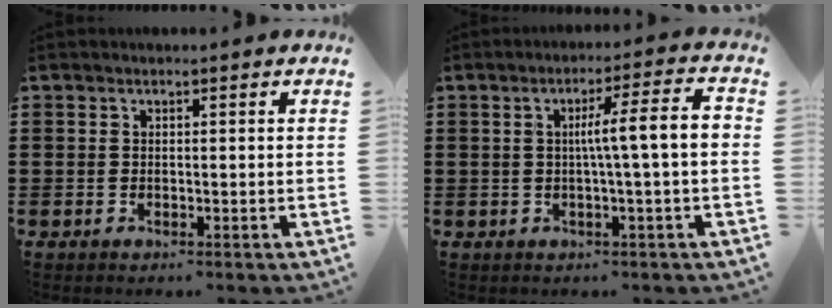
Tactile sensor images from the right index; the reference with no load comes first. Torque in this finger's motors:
{"motor_torque": [1.44, -0.10, 0.39, 0.19]}